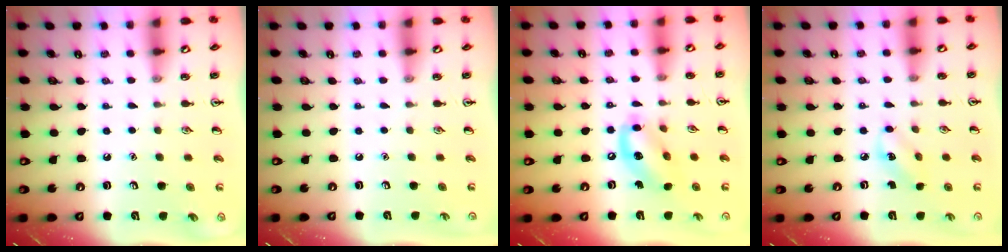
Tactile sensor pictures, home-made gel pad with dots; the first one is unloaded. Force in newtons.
{"total": 0.0}
{"total": 12.5, "press": 12.2, "slide": 2.8}
{"total": 3.9, "press": 3.7, "slide": 1.3}